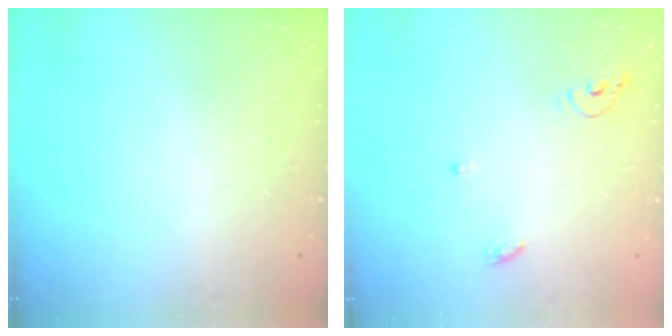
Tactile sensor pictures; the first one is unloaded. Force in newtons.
{"total": 5.7, "press": 5.7, "slide": 0.5}